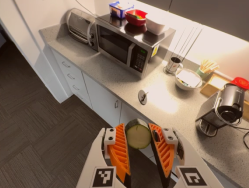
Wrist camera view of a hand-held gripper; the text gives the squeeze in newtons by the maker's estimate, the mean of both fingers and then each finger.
{"total": 9.4, "left": 9.3, "right": 9.6}